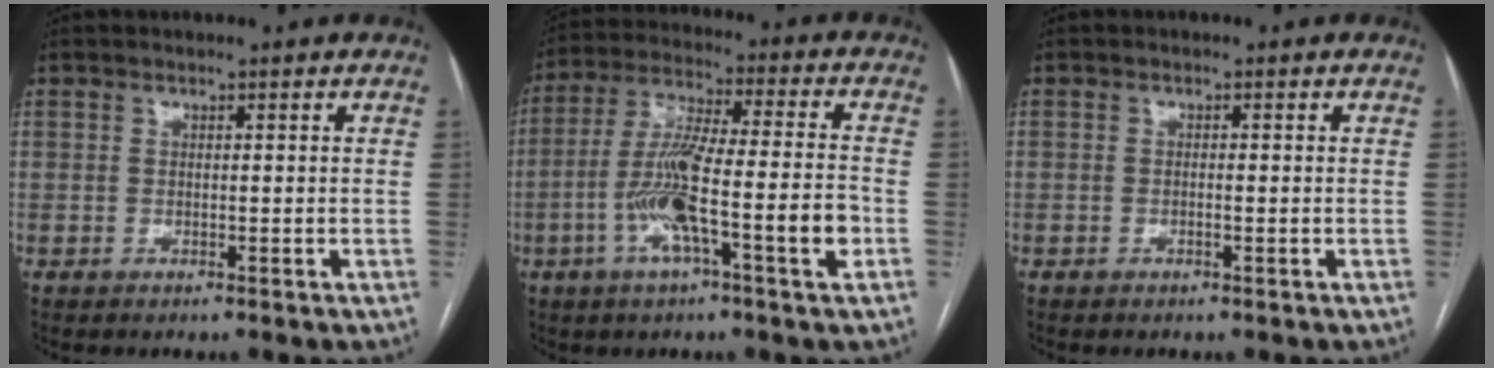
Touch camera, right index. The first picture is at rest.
{"total": 14.1, "force": [-4.2, 0.9, 13.5], "torque": [-0.250, 0.005, -0.079]}
{"total": 0.7, "force": [-0.2, 0.1, 0.7], "torque": [-0.013, 0.000, -0.002]}